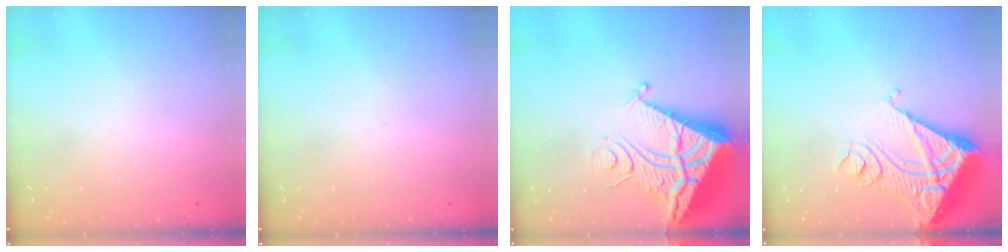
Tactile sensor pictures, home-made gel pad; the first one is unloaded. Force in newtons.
{"total": 0.0}
{"total": 12.2, "press": 12.1, "slide": 1.3}
{"total": 13.8, "press": 13.7, "slide": 1.9}